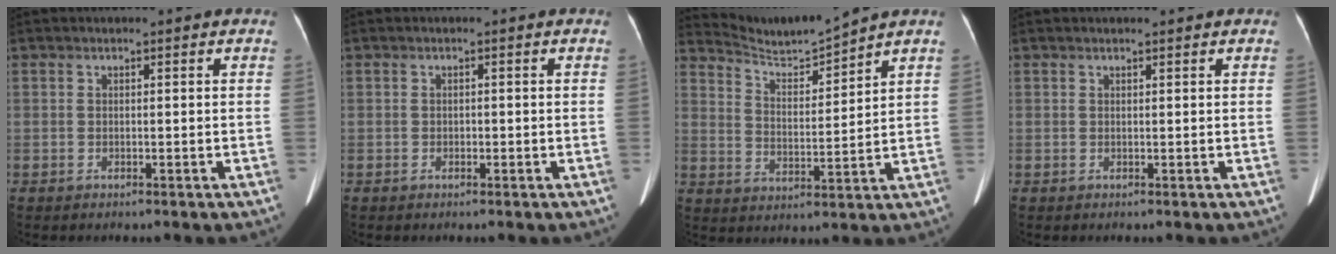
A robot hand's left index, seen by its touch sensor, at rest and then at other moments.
{"total": 0.6, "force": [-0.2, 0.4, 0.4], "torque": [-0.005, 0.002, -0.004]}
{"total": 7.2, "force": [7.1, -1.5, 0.4], "torque": [-0.023, -0.009, 0.142]}
{"total": 1.4, "force": [1.2, 0.2, 0.7], "torque": [-0.008, 0.014, 0.018]}